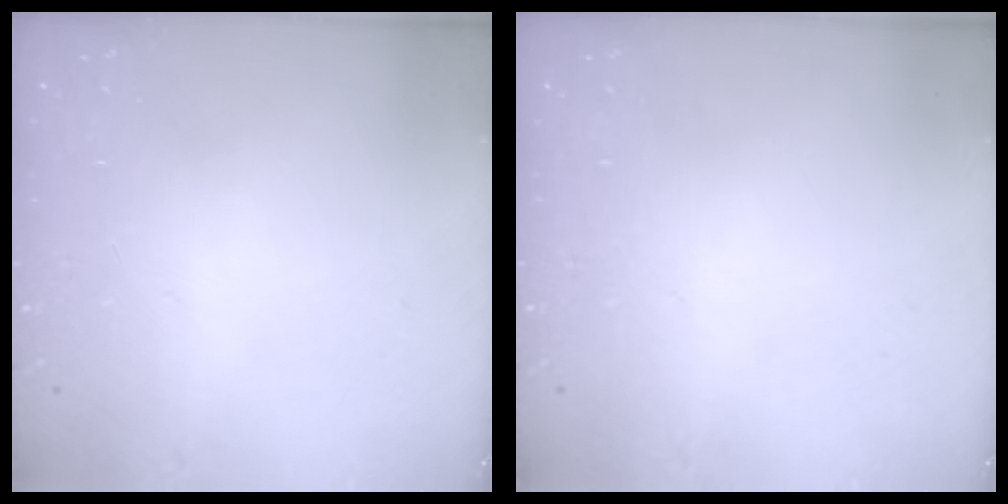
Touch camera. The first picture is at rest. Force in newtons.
{"total": 0.0}